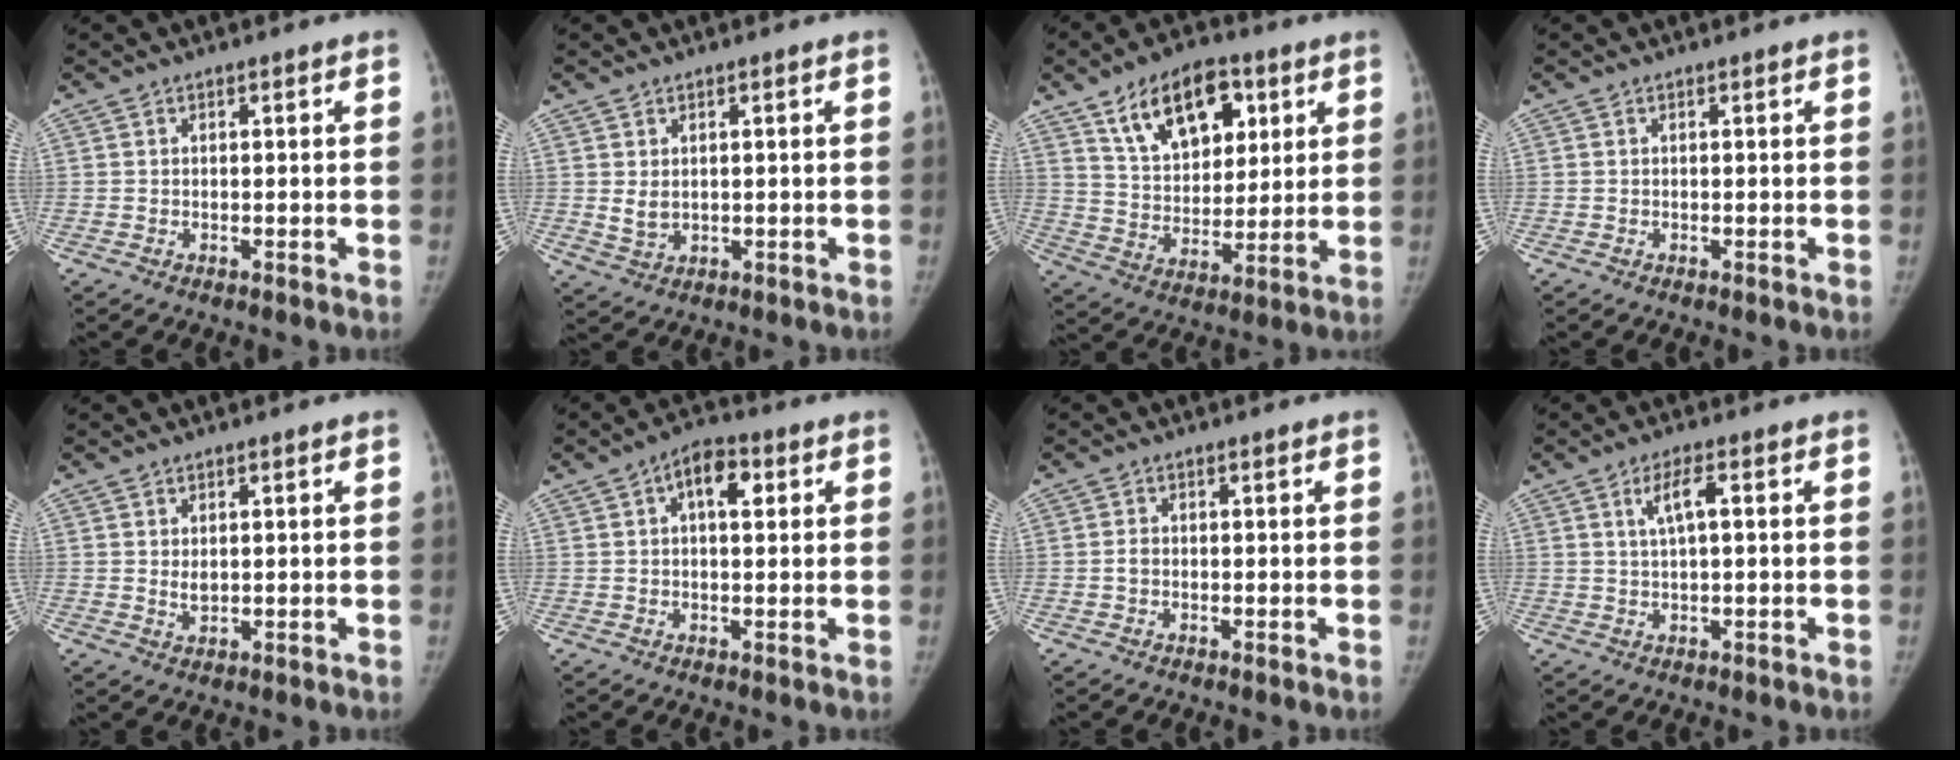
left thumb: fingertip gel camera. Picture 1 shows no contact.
{"total": 2.6, "force": [0.5, 2.0, 1.6], "torque": [-0.024, -0.011, 0.020]}
{"total": 16.0, "force": [7.9, 9.5, 10.2], "torque": [-0.118, -0.028, 0.139]}
{"total": 0.0}
{"total": 1.8, "force": [0.5, 1.1, 1.3], "torque": [-0.018, -0.007, 0.012]}
{"total": 6.1, "force": [2.0, 3.2, 4.8], "torque": [-0.059, 0.008, 0.025]}
{"total": 1.0, "force": [-0.2, 0.8, 0.6], "torque": [-0.007, 0.002, -0.006]}
{"total": 4.3, "force": [1.3, 1.1, 4.0], "torque": [-0.081, 0.008, 0.026]}